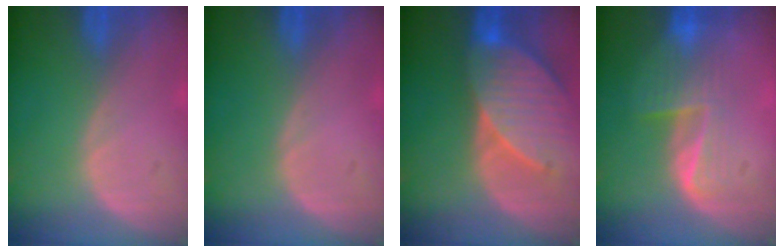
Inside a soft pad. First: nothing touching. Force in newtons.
{"total": 0.0}
{"total": 9.6, "press": 8.7, "slide": 4.0}
{"total": 6.0, "press": 5.7, "slide": 1.8}